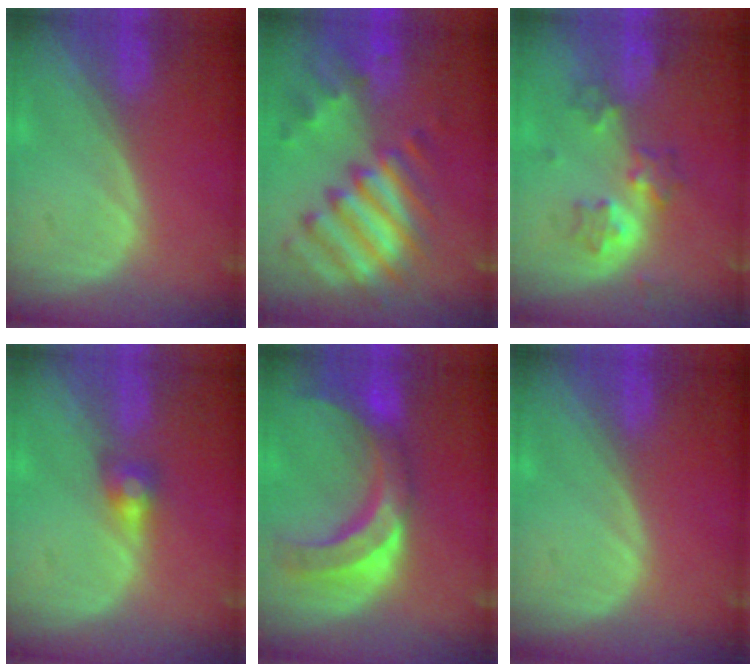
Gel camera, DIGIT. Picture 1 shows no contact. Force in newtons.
{"total": 11.3, "press": 9.7, "slide": 5.8}
{"total": 5.3, "press": 5.2, "slide": 1.2}
{"total": 2.9, "press": 2.5, "slide": 1.5}
{"total": 10.3, "press": 9.3, "slide": 4.4}
{"total": 0.0}